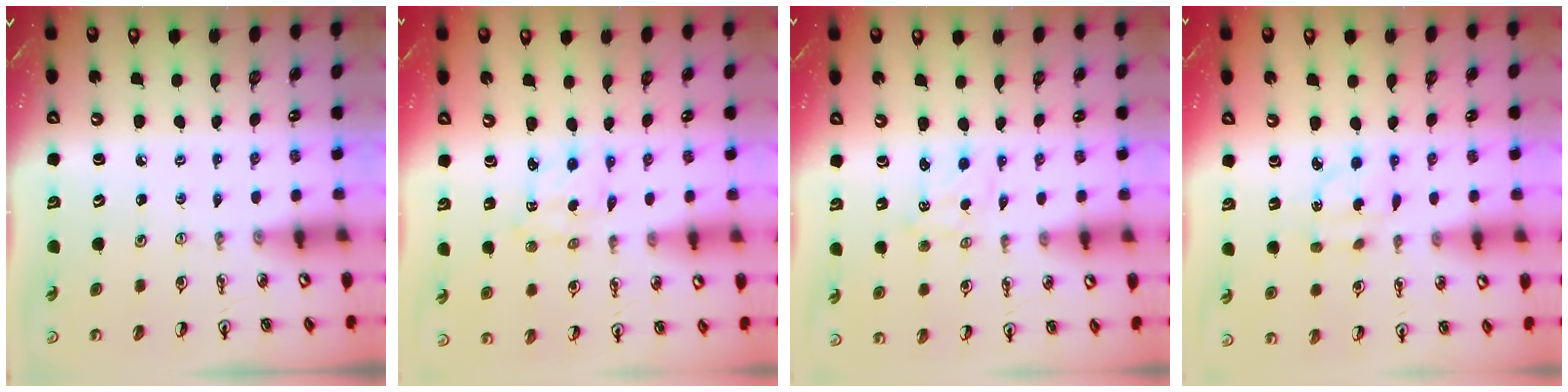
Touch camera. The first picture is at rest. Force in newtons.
{"total": 1.9, "press": 1.8, "slide": 0.6}
{"total": 1.2, "press": 1.2, "slide": 0.2}
{"total": 3.5, "press": 3.4, "slide": 0.9}